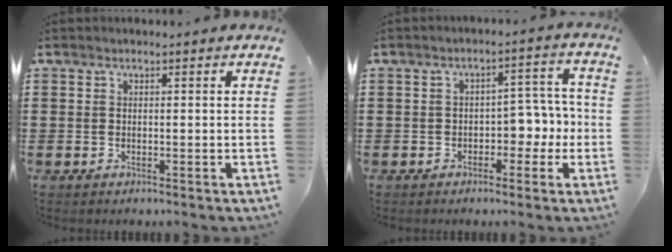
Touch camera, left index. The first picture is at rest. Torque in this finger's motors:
{"motor_torque": [0.14, 0.06, 0.21, 0.02]}